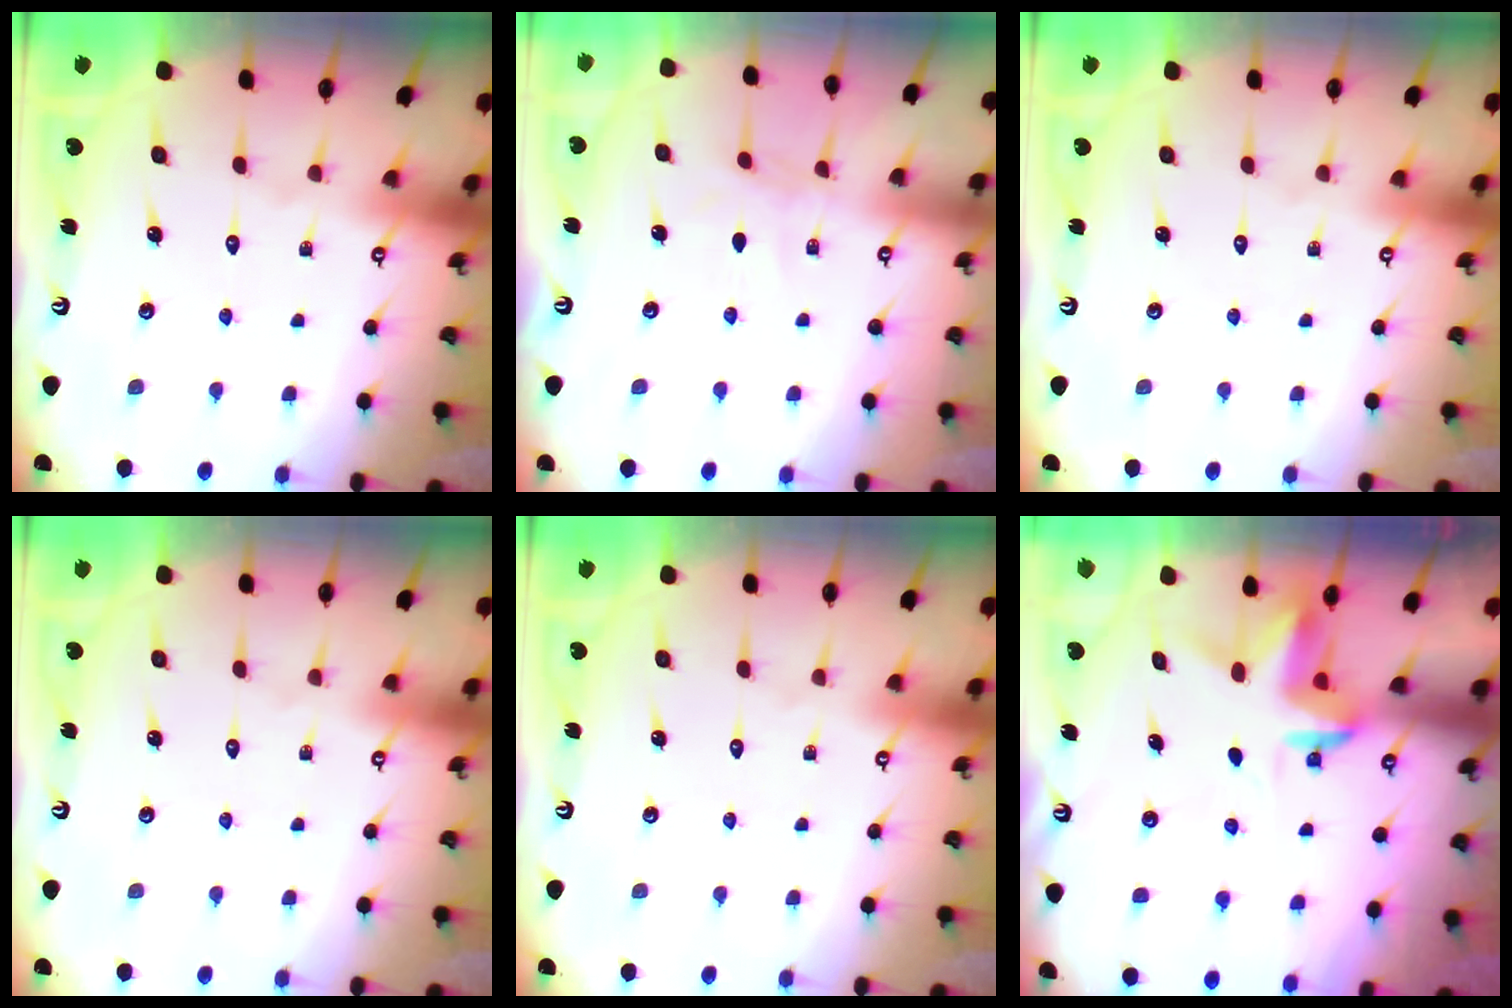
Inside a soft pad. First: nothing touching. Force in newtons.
{"total": 4.7, "press": 4.7, "slide": 0.6}
{"total": 0.0}
{"total": 0.0}
{"total": 0.0}
{"total": 3.5, "press": 3.5, "slide": 0.2}